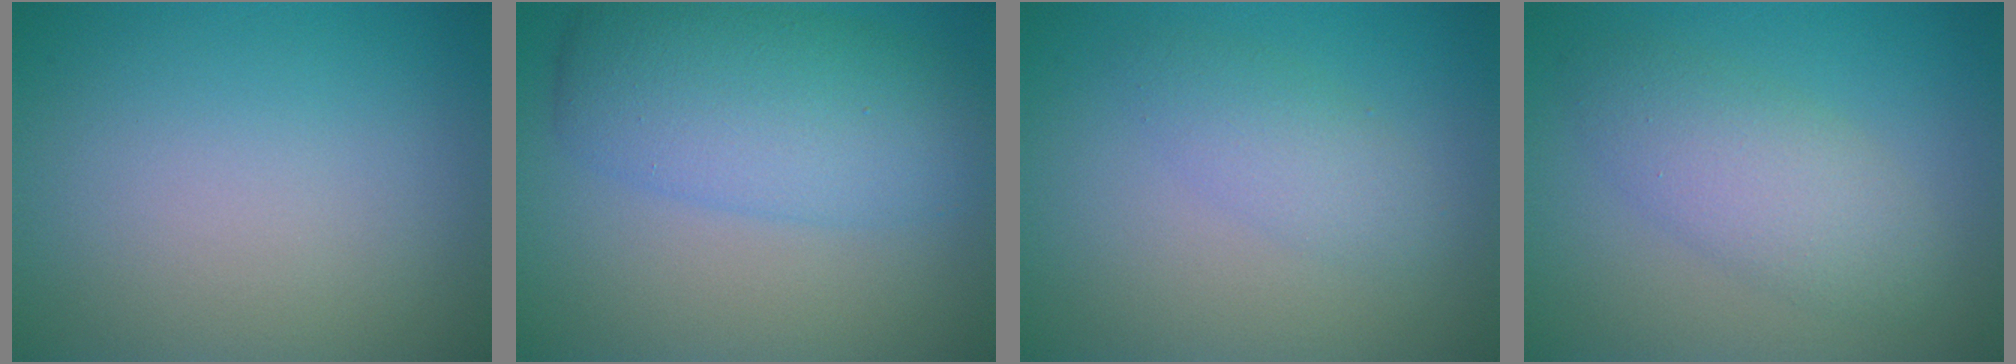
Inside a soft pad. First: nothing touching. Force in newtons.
{"total": 6.6, "press": 6.6, "slide": 0.1}
{"total": 2.2, "press": 2.2, "slide": 0.1}
{"total": 4.1, "press": 4.1, "slide": 0.1}